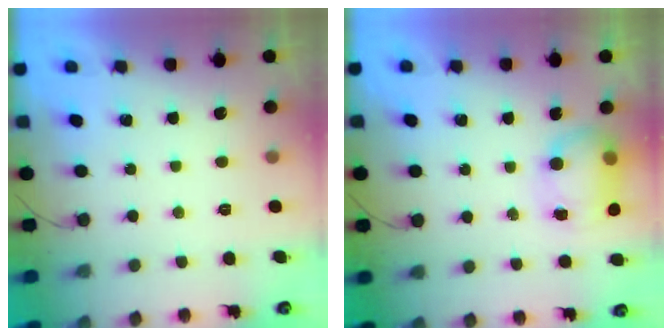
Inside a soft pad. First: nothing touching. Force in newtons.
{"total": 8.3, "press": 8.3, "slide": 0.5}